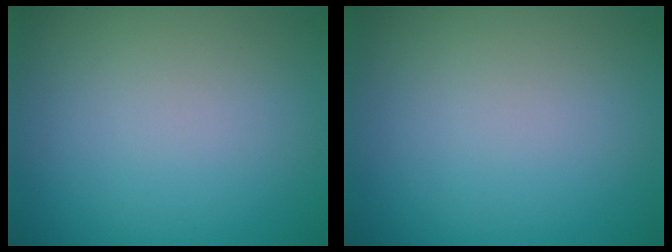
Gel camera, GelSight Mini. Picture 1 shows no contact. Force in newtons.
{"total": 0.0}